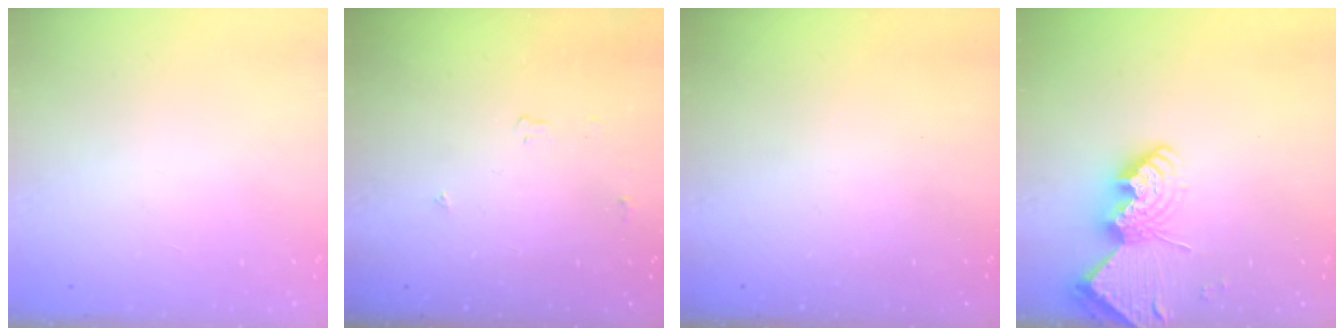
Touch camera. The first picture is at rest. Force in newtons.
{"total": 3.6, "press": 3.6, "slide": 0.6}
{"total": 0.0}
{"total": 11.6, "press": 11.6, "slide": 0.9}